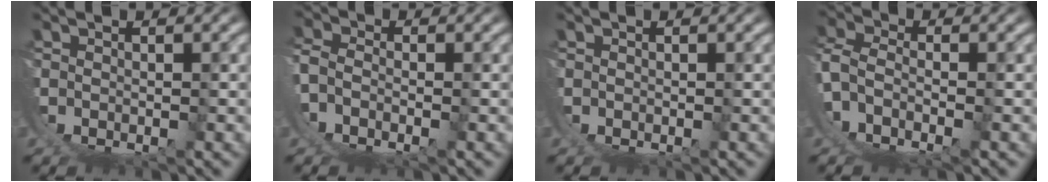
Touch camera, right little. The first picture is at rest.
{"total": 2.6, "force": [-1.1, 1.5, 1.9], "torque": [-0.041, -0.008, -0.022]}
{"total": 0.0}
{"total": 5.1, "force": [-1.9, 2.9, 3.7], "torque": [-0.089, -0.024, -0.026]}